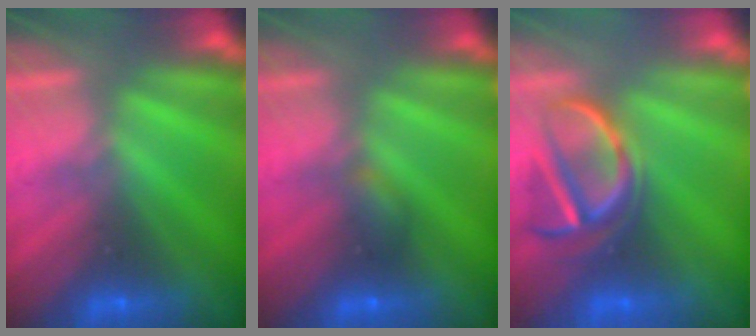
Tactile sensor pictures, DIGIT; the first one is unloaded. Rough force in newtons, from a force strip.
{"total": 2.2}
{"total": 3.8}